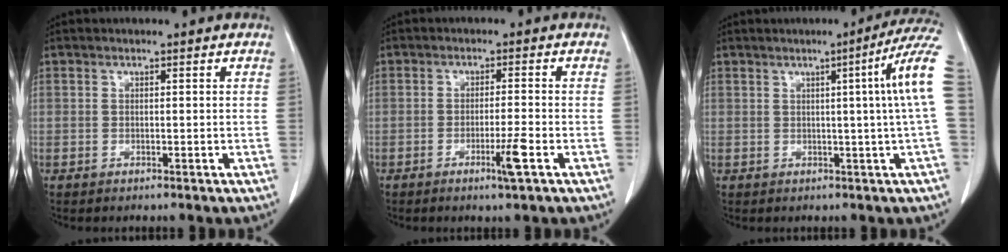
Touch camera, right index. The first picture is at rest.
{"total": 4.0, "force": [-1.8, -0.5, 3.6], "torque": [-0.061, -0.008, -0.033]}
{"total": 8.5, "force": [1.0, -2.0, 8.2], "torque": [-0.092, 0.008, 0.009]}